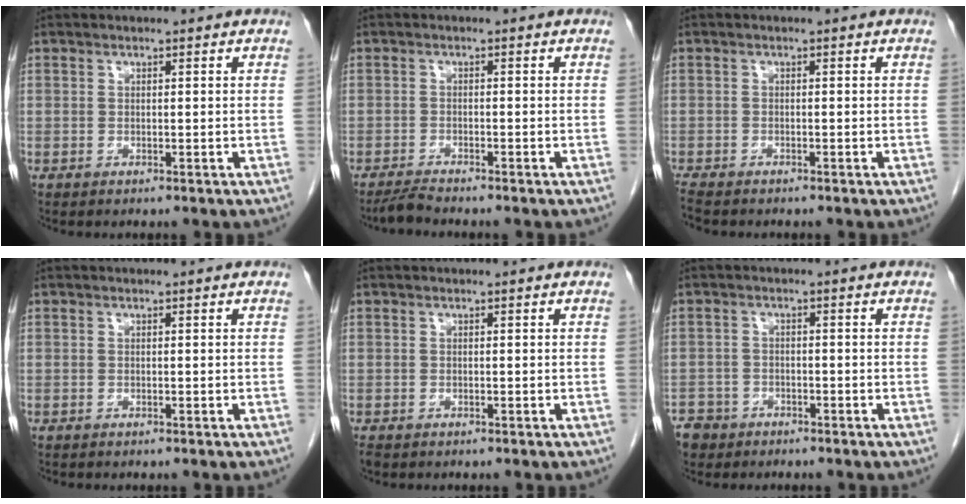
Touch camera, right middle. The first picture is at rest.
{"total": 2.0, "force": [-1.9, -0.4, 0.4], "torque": [-0.017, -0.011, -0.039]}
{"total": 2.8, "force": [-2.5, 0.7, 1.3], "torque": [-0.028, -0.008, -0.040]}
{"total": 0.0}
{"total": 1.1, "force": [-0.9, 0.6, 0.4], "torque": [-0.011, -0.002, -0.014]}
{"total": 4.5, "force": [-3.4, 2.9, 0.0], "torque": [-0.002, 0.005, -0.062]}